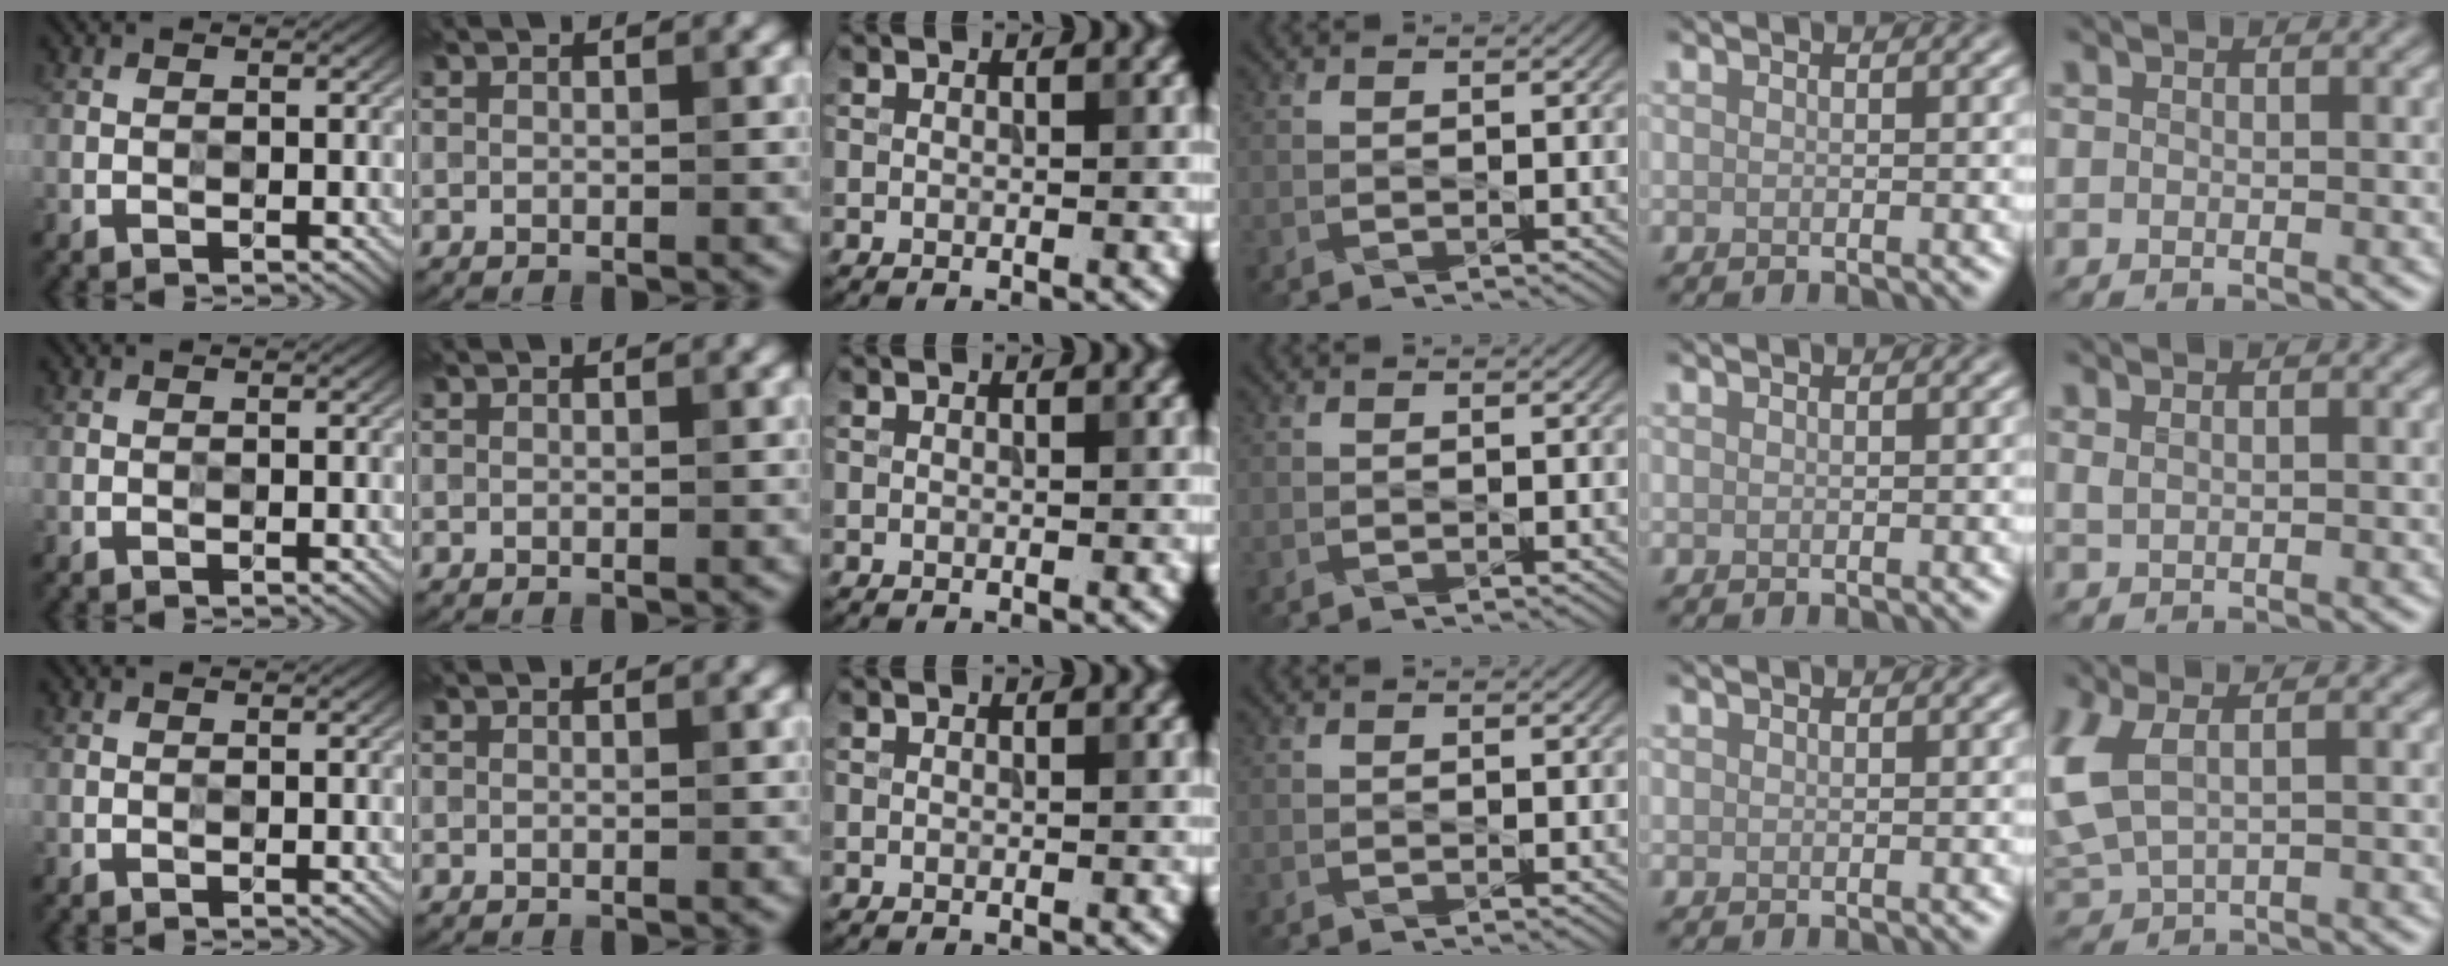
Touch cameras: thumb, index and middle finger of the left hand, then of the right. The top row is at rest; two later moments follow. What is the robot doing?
{"motion": "press", "object": "sticky note"}